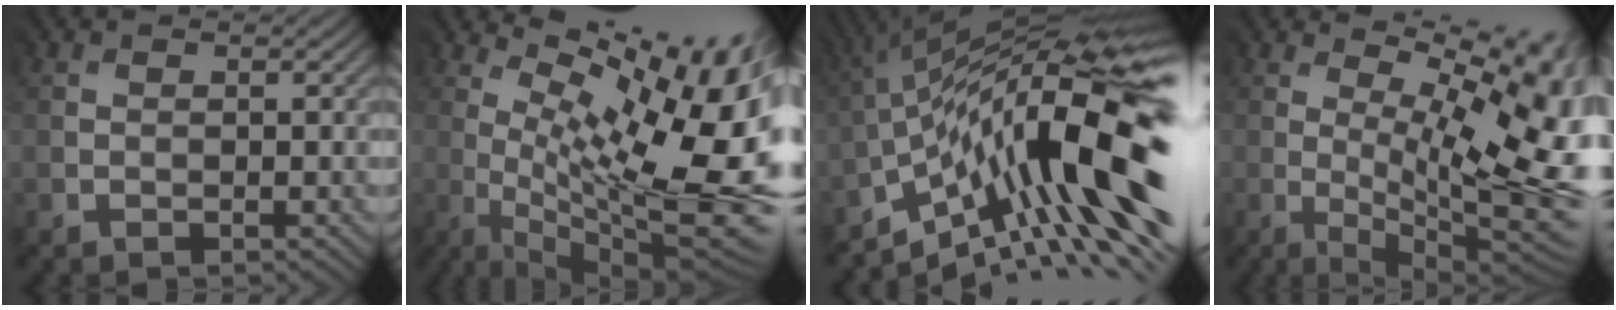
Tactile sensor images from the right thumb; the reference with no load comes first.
{"total": 17.4, "force": [3.9, 5.7, 16.0], "torque": [-0.229, 0.008, 0.091]}
{"total": 17.3, "force": [-5.1, 5.8, 15.5], "torque": [-0.244, 0.021, -0.105]}
{"total": 17.6, "force": [1.9, 6.9, 16.0], "torque": [-0.207, 0.014, 0.063]}